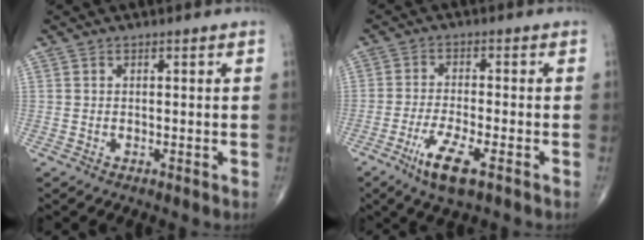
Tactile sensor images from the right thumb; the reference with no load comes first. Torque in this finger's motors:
{"motor_torque": [0.39, 0.19, 0.10, -0.17, 0.18]}